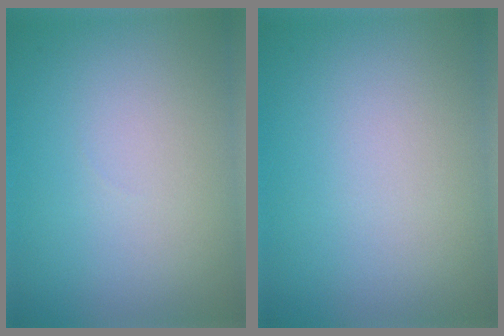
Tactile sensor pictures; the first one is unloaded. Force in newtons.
{"total": 0.0}